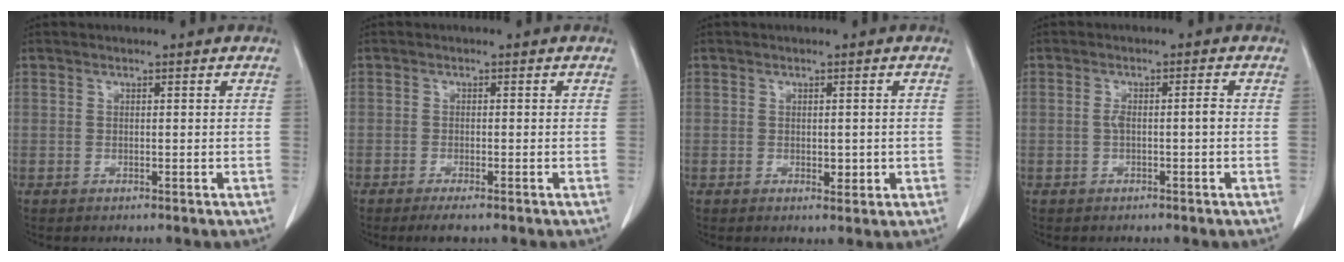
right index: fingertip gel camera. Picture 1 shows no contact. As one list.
[{"total": 2.3, "force": [-1.8, 0.1, 1.5], "torque": [-0.026, -0.006, -0.031]}, {"total": 2.0, "force": [-0.2, 1.2, 1.6], "torque": [-0.018, -0.002, 0.004]}, {"total": 2.5, "force": [-0.3, 0.4, 2.5], "torque": [-0.047, 0.005, -0.004]}]